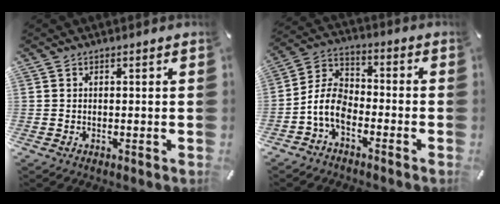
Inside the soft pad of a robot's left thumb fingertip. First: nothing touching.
{"total": 8.7, "force": [-4.4, 5.1, 5.5], "torque": [-0.136, 0.004, -0.089]}